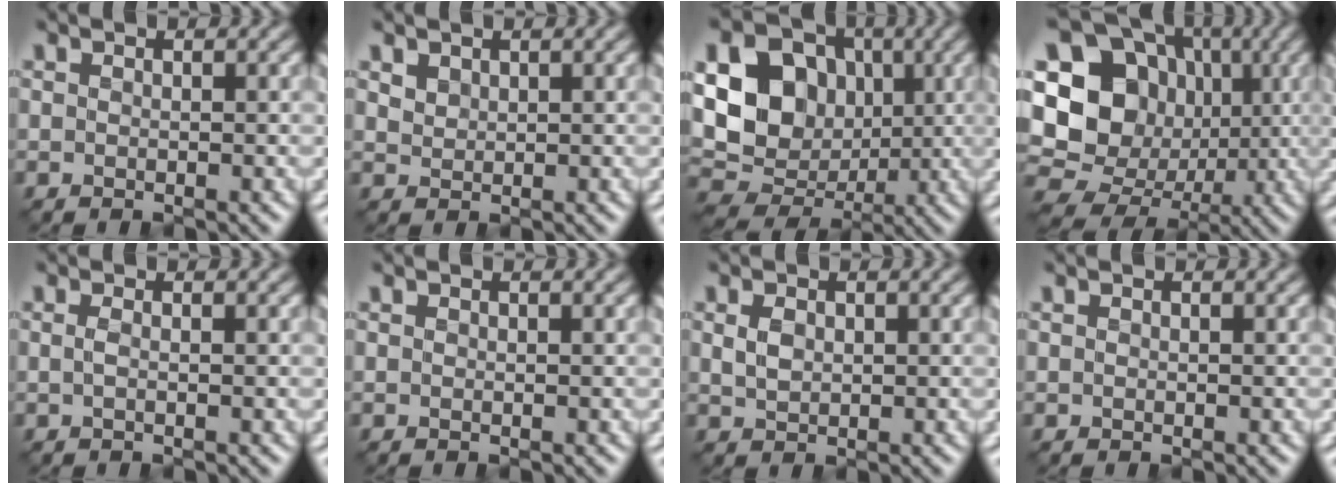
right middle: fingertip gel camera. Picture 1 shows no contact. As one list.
[{"total": 1.4, "force": [1.0, 0.9, 0.5], "torque": [-0.015, -0.001, 0.024]}, {"total": 13.5, "force": [1.4, 11.0, 7.6], "torque": [-0.148, 0.016, 0.010]}, {"total": 19.8, "force": [1.6, 17.8, 8.6], "torque": [-0.193, 0.035, 0.004]}, {"total": 0.7, "force": [-0.3, 0.3, 0.6], "torque": [-0.013, -0.001, -0.009]}, {"total": 0.0}, {"total": 1.3, "force": [0.1, 1.0, 0.8], "torque": [-0.018, -0.004, 0.006]}, {"total": 0.0}]